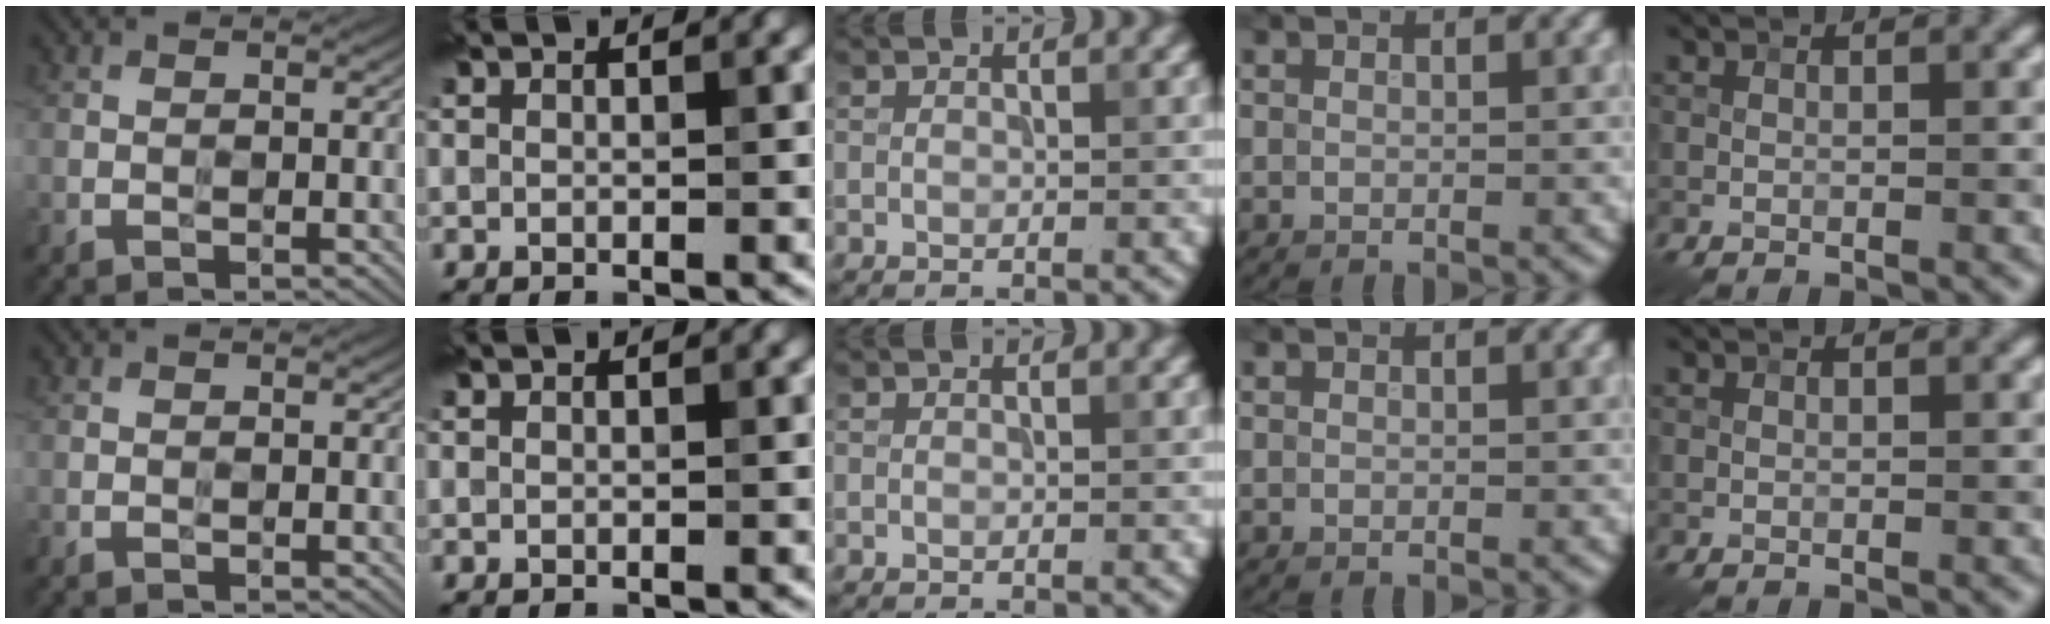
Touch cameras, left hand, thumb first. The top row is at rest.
{}